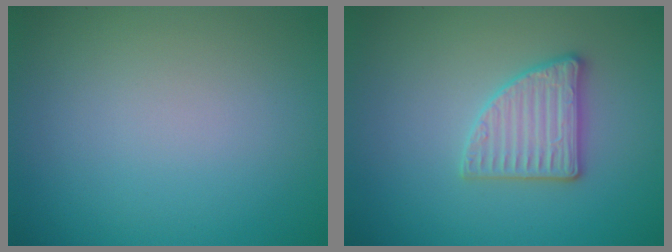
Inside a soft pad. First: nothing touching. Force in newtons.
{"total": 2.9, "press": 2.8, "slide": 0.5}